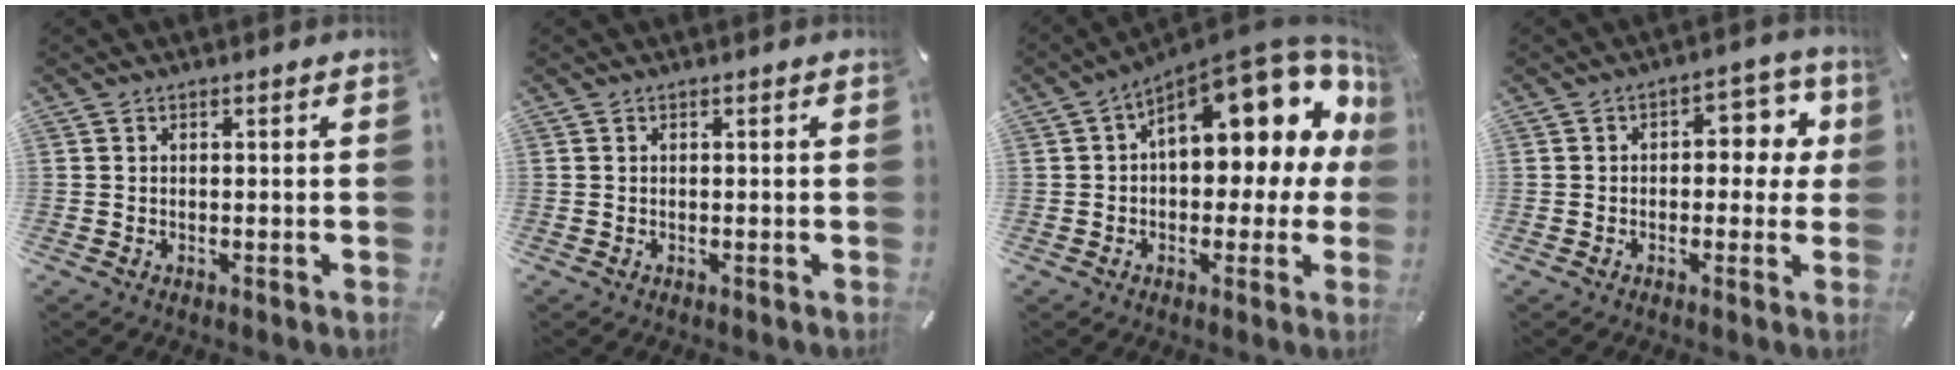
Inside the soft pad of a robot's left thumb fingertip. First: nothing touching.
{"total": 0.0}
{"total": 18.4, "force": [7.4, 9.3, 14.0], "torque": [-0.172, -0.058, 0.120]}
{"total": 7.8, "force": [0.8, 5.2, 5.9], "torque": [-0.066, -0.002, 0.004]}